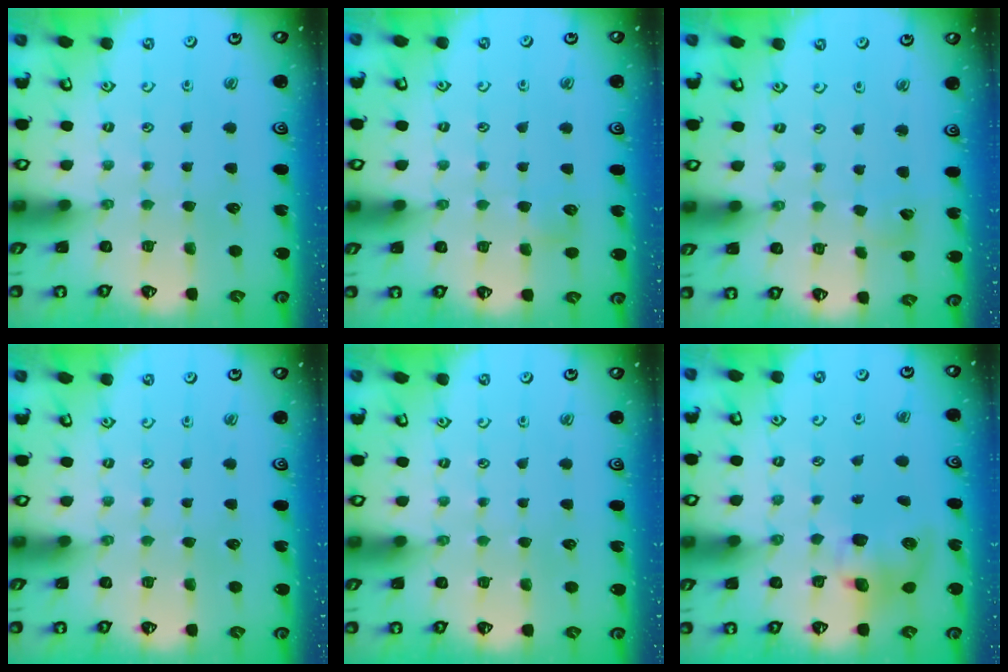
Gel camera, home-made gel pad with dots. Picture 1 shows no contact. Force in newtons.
{"total": 3.7, "press": 3.7, "slide": 0.4}
{"total": 3.0, "press": 3.0, "slide": 0.4}
{"total": 0.0}
{"total": 0.0}
{"total": 8.8, "press": 8.7, "slide": 1.2}